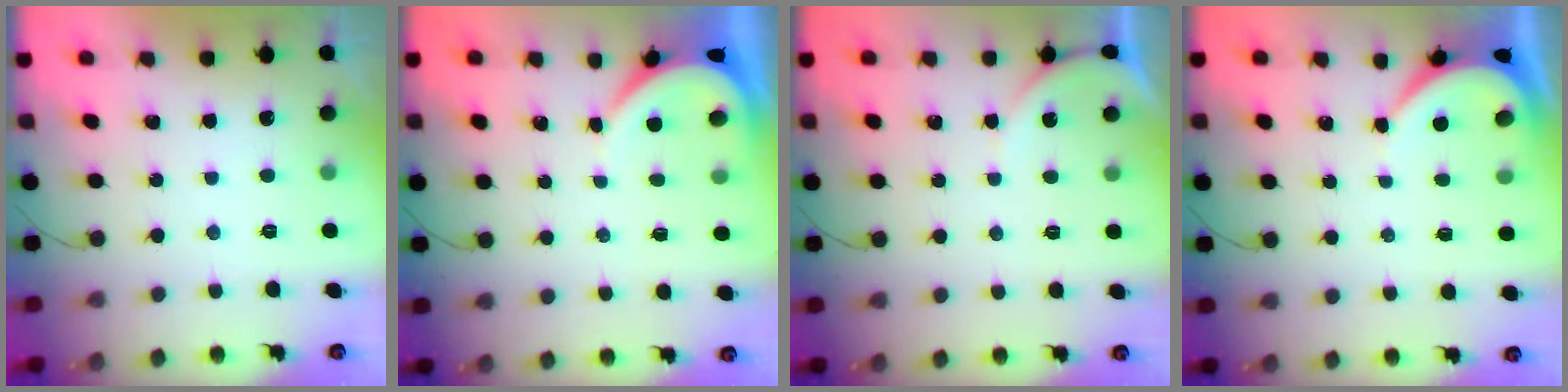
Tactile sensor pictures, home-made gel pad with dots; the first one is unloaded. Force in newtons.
{"total": 3.6, "press": 3.5, "slide": 0.5}
{"total": 3.0, "press": 3.0, "slide": 0.3}
{"total": 4.1, "press": 4.0, "slide": 0.4}